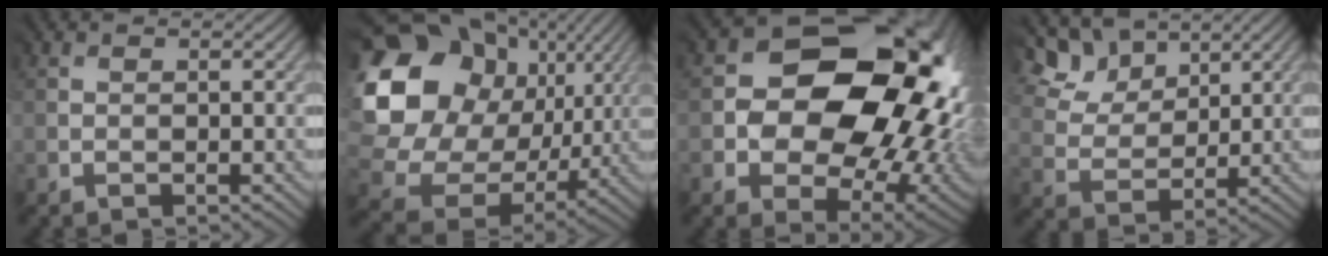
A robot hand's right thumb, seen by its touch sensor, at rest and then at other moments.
{"total": 20.8, "force": [4.8, 17.4, 10.3], "torque": [-0.307, -0.003, 0.115]}
{"total": 17.7, "force": [2.9, 13.4, 11.2], "torque": [-0.156, -0.003, 0.063]}
{"total": 11.9, "force": [8.4, 6.7, 5.2], "torque": [-0.176, 0.018, 0.158]}